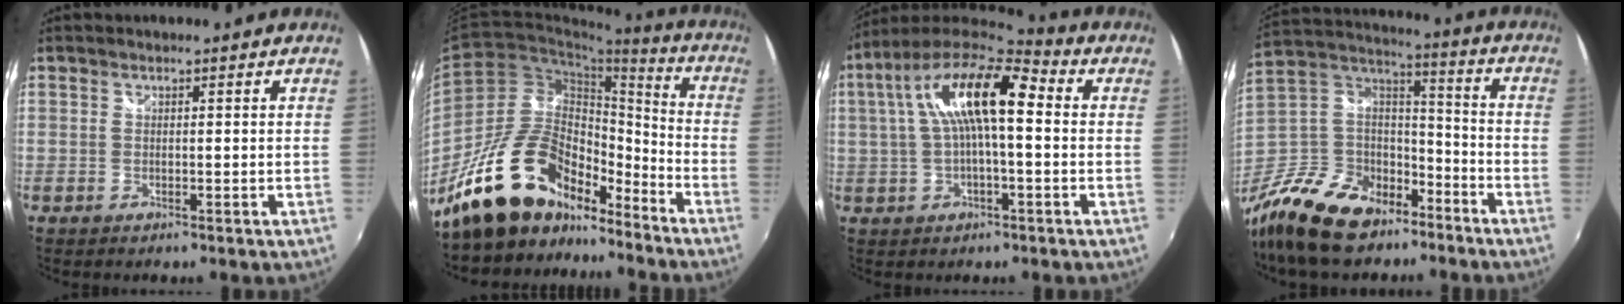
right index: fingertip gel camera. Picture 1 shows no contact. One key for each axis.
{"total": 20.7, "fx": -15.4, "fy": 9.8, "fz": 9.8, "tx": -0.185, "ty": 0.030, "tz": -0.249}
{"total": 16.1, "fx": 2.7, "fy": 5.2, "fz": 15.0, "tx": -0.274, "ty": 0.027, "tz": 0.036}
{"total": 23.8, "fx": -15.7, "fy": 13.4, "fz": 11.9, "tx": -0.283, "ty": 0.024, "tz": -0.261}